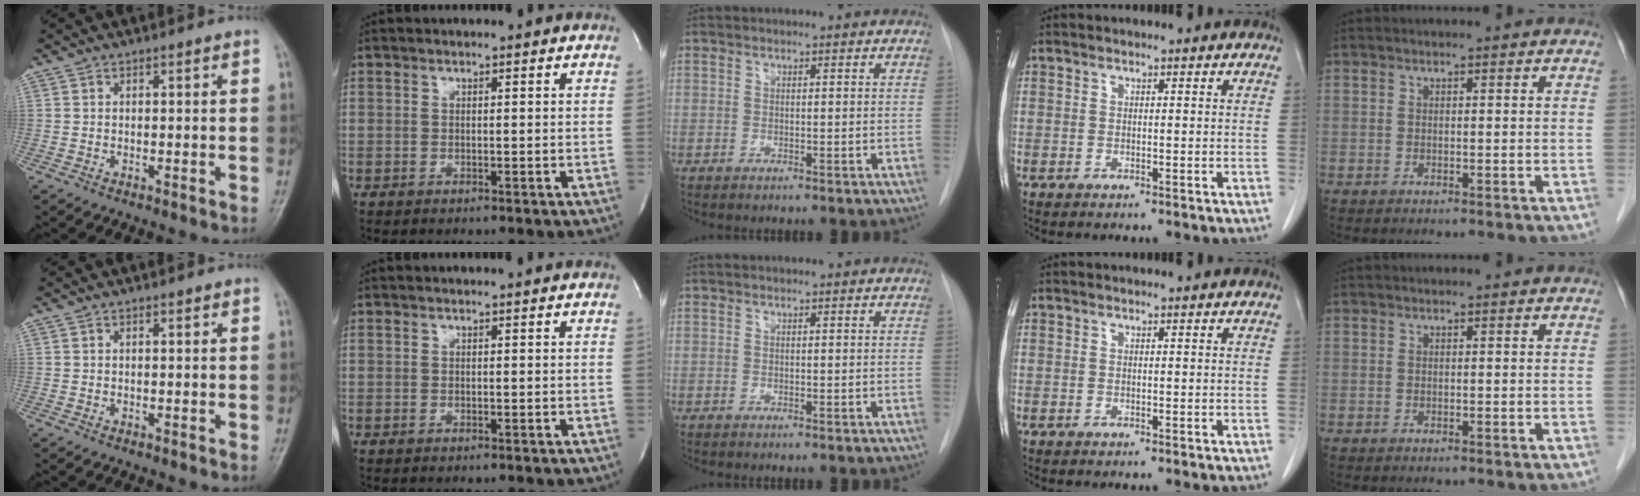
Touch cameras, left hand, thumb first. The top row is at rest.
{}